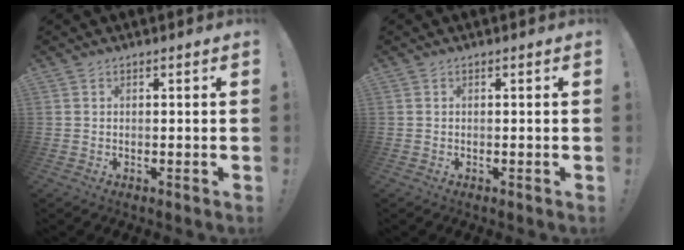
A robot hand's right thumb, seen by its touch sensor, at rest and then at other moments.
{"total": 0.0}